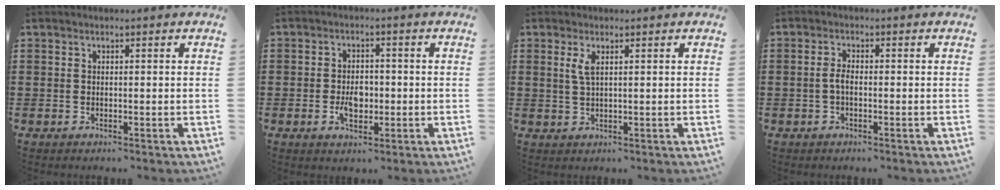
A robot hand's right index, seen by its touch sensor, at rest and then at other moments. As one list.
[{"total": 4.0, "force": [-0.8, 2.6, 3.0], "torque": [-0.049, 0.004, -0.016]}, {"total": 2.2, "force": [0.9, 0.5, 1.9], "torque": [-0.041, 0.002, 0.015]}, {"total": 2.0, "force": [-0.5, 0.8, 1.8], "torque": [-0.050, -0.004, -0.015]}]